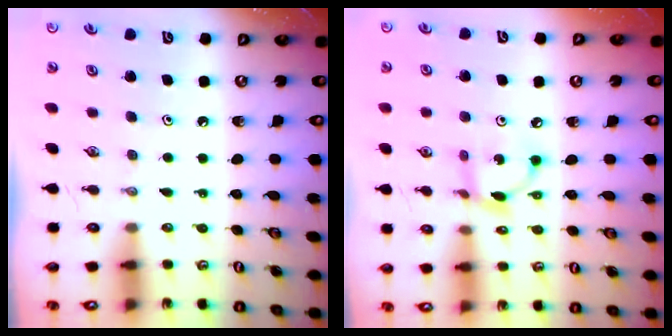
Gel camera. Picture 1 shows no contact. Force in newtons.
{"total": 6.5, "press": 6.5, "slide": 0.1}